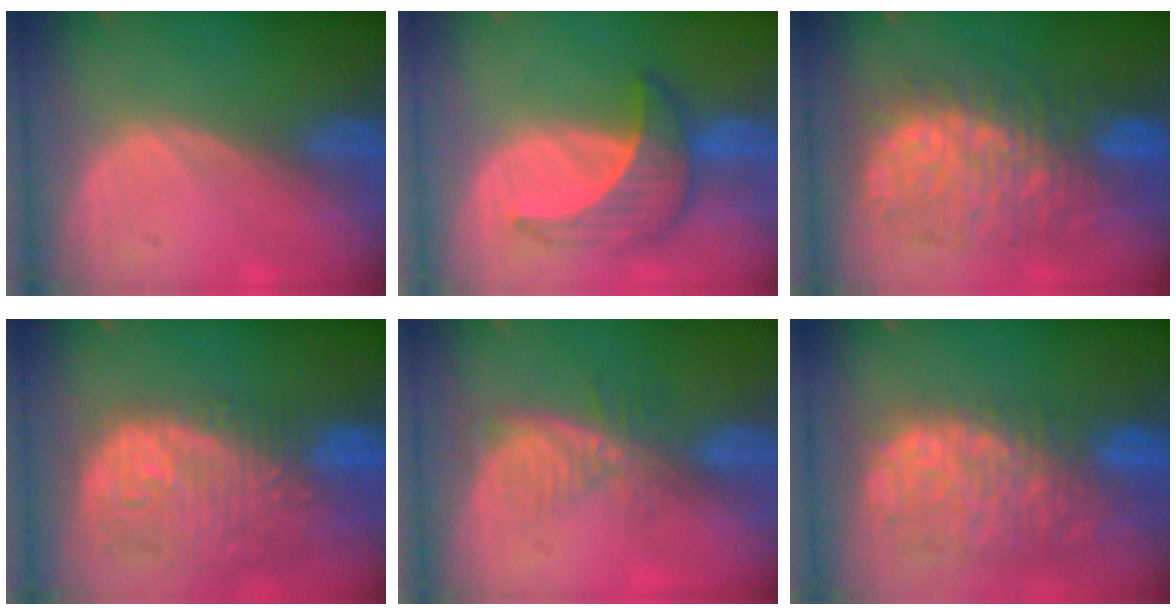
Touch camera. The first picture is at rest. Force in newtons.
{"total": 6.6, "press": 6.5, "slide": 1.2}
{"total": 11.9, "press": 11.8, "slide": 1.5}
{"total": 13.7, "press": 11.4, "slide": 7.6}
{"total": 5.5, "press": 4.6, "slide": 3.0}
{"total": 12.7, "press": 10.5, "slide": 7.1}